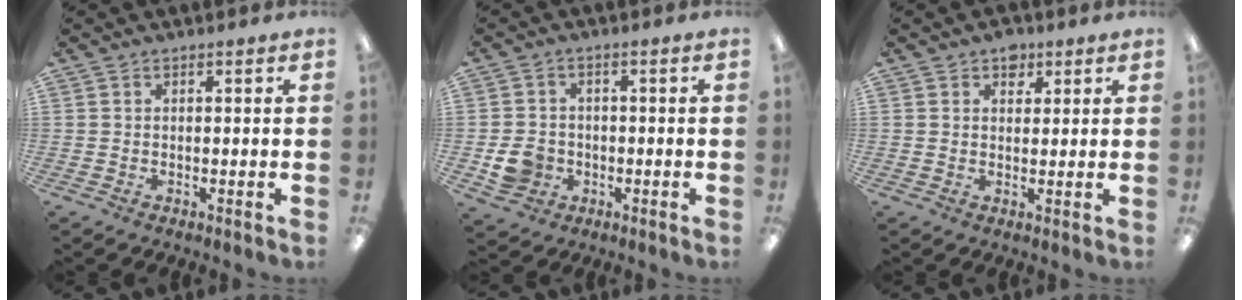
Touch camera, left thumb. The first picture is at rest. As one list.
[{"total": 5.9, "force": [-1.8, 5.0, 2.5], "torque": [-0.047, 0.006, -0.029]}, {"total": 3.5, "force": [2.1, 2.5, 1.4], "torque": [0.001, -0.008, 0.033]}]